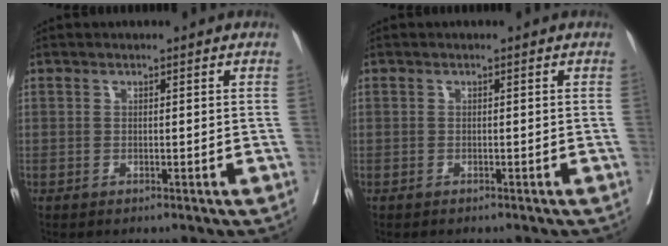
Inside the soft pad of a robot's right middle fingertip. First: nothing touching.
{"total": 1.0, "force": [-0.8, -0.1, 0.4], "torque": [-0.001, 0.000, -0.012]}